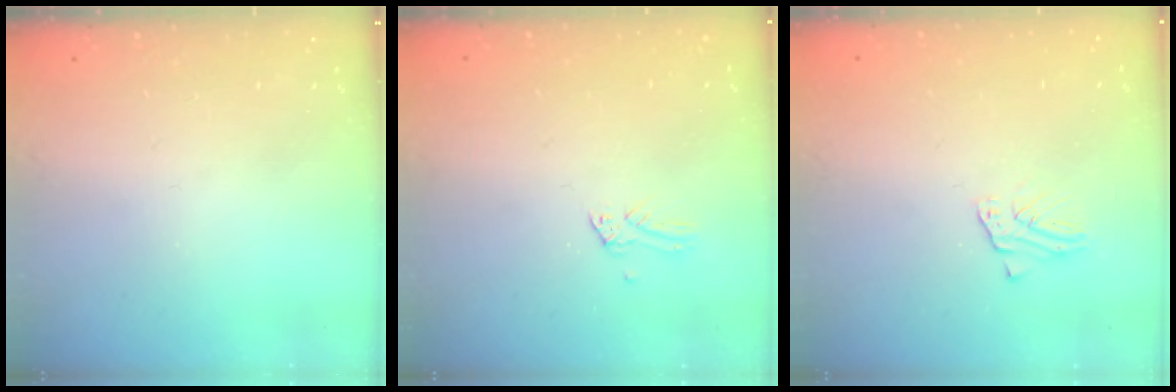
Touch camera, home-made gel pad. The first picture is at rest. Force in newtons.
{"total": 0.0}
{"total": 1.2, "press": 1.2, "slide": 0.1}